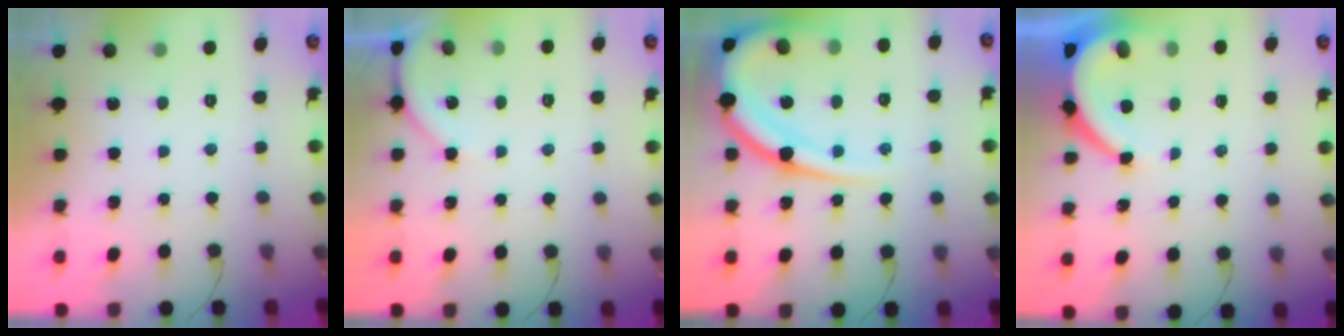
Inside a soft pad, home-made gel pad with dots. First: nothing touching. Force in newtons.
{"total": 4.6, "press": 4.6, "slide": 0.7}
{"total": 19.2, "press": 19.2, "slide": 1.8}
{"total": 5.8, "press": 5.7, "slide": 0.8}